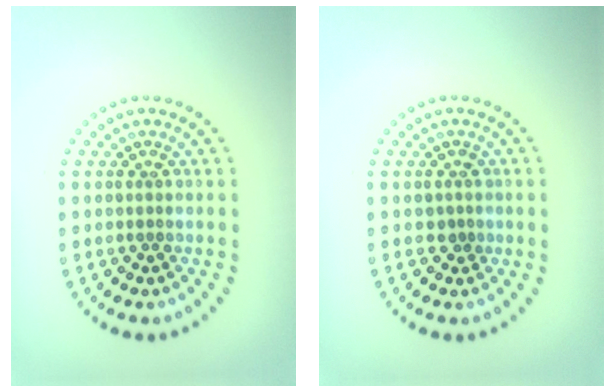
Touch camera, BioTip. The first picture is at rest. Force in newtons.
{"total": 1.0, "press": 0.9, "slide": 0.6}